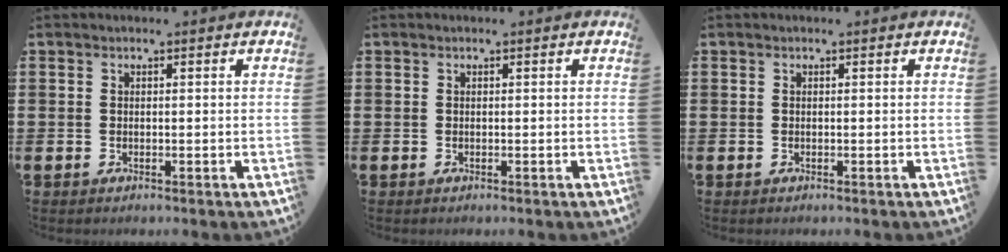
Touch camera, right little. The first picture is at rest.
{"total": 0.0}
{"total": 0.0}